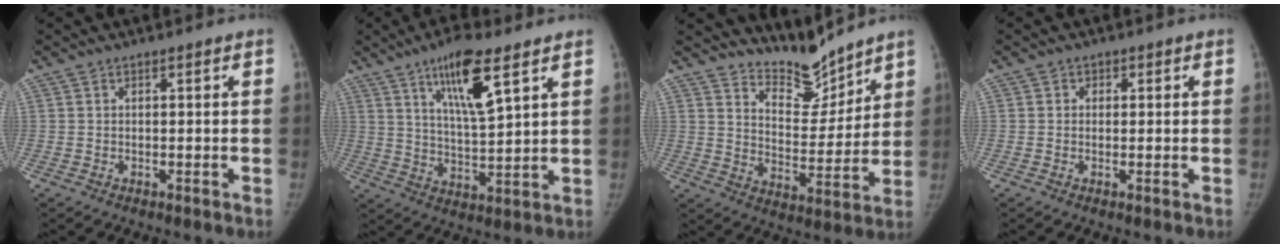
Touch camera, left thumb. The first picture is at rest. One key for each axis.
{"total": 12.1, "fx": 6.6, "fy": 2.7, "fz": 9.8, "tx": -0.162, "ty": -0.038, "tz": 0.120}
{"total": 9.9, "fx": 9.4, "fy": 2.6, "fz": 1.7, "tx": 0.008, "ty": -0.082, "tz": 0.172}
{"total": 1.3, "fx": 0.3, "fy": 1.2, "fz": 0.2, "tx": 0.011, "ty": 0.002, "tz": -0.001}